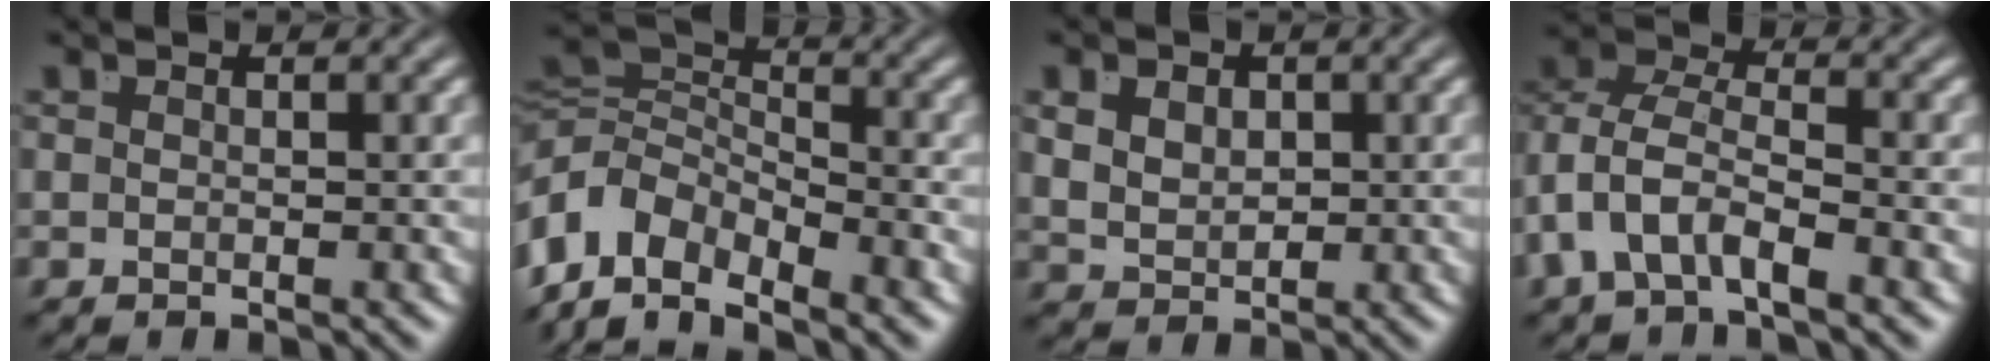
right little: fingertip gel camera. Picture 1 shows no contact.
{"total": 10.1, "force": [-3.0, 7.9, 5.6], "torque": [-0.130, -0.045, -0.045]}
{"total": 3.9, "force": [0.7, 3.1, 2.3], "torque": [-0.052, -0.019, 0.023]}
{"total": 6.3, "force": [-0.5, 4.9, 3.9], "torque": [-0.096, -0.018, -0.012]}